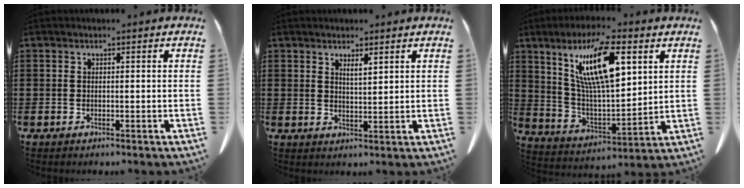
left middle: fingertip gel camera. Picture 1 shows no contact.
{"total": 2.1, "force": [1.7, 0.4, 1.2], "torque": [-0.018, 0.000, 0.028]}
{"total": 13.7, "force": [6.8, 4.1, 11.2], "torque": [-0.240, -0.006, 0.112]}